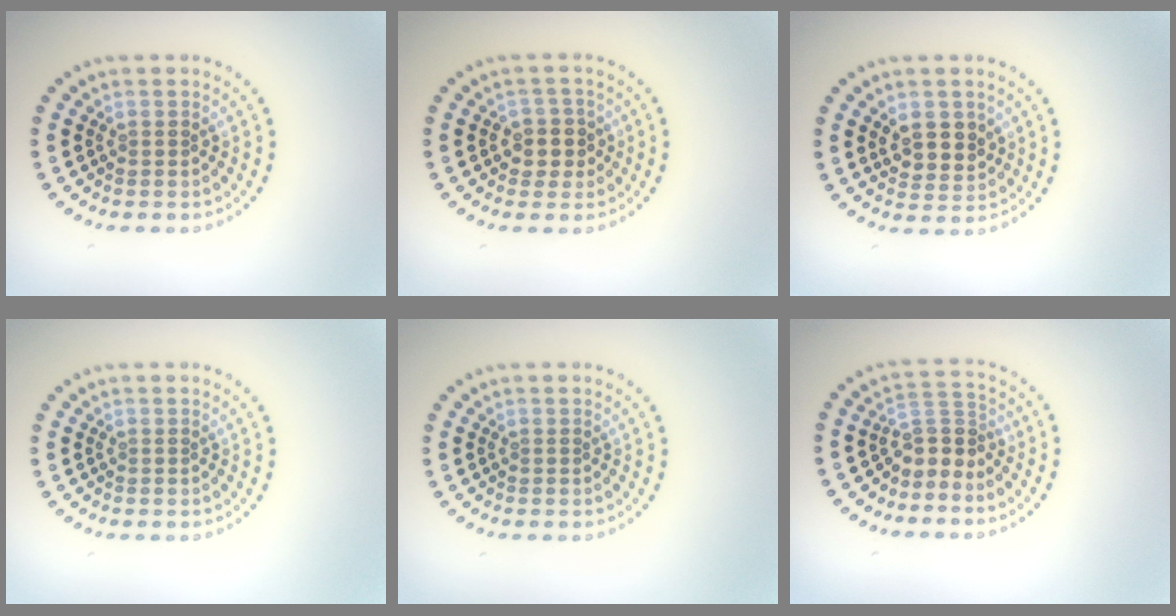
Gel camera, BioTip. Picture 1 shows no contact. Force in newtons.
{"total": 2.4, "press": 2.2, "slide": 1.0}
{"total": 2.9, "press": 2.7, "slide": 0.8}
{"total": 0.0}
{"total": 0.0}
{"total": 2.7, "press": 1.9, "slide": 2.0}